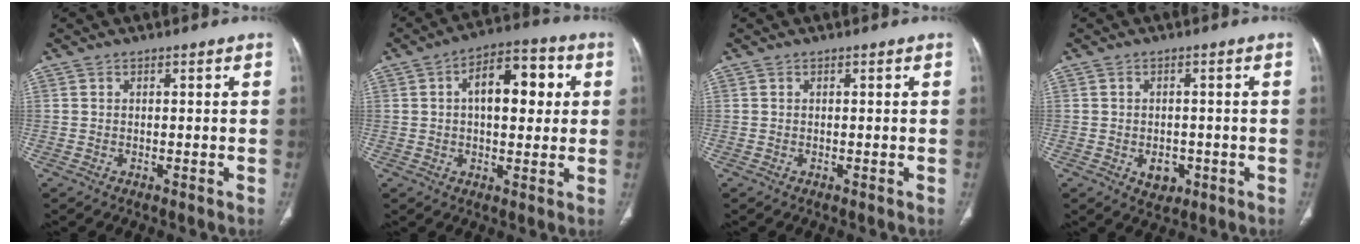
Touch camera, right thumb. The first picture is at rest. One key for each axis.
{"total": 12.4, "fx": 2.5, "fy": 6.6, "fz": 10.2, "tx": -0.124, "ty": 0.020, "tz": 0.032}
{"total": 0.0}
{"total": 3.8, "fx": -1.2, "fy": 2.8, "fz": 2.2, "tx": -0.017, "ty": 0.004, "tz": -0.007}